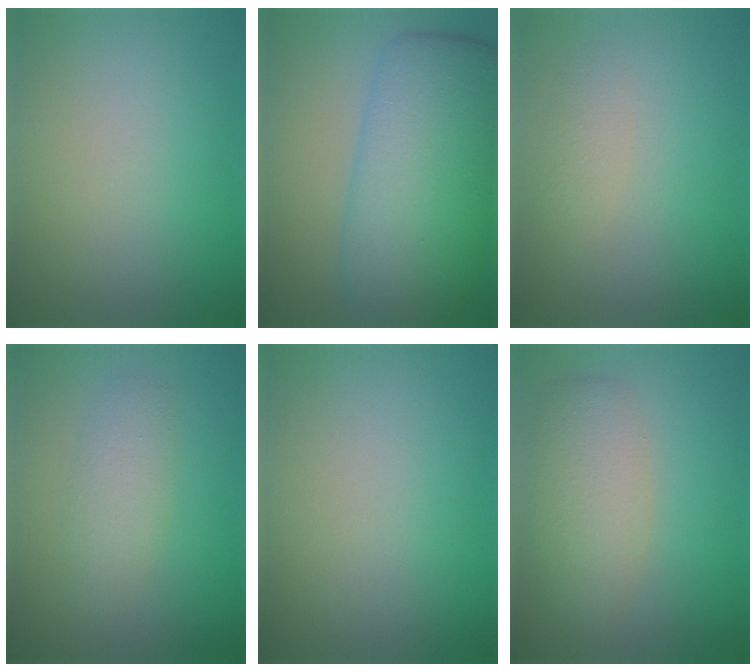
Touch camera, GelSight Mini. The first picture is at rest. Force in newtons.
{"total": 11.2, "press": 11.2, "slide": 0.3}
{"total": 1.4, "press": 1.4, "slide": 0.1}
{"total": 2.7, "press": 2.7, "slide": 0.2}
{"total": 0.0}
{"total": 4.8, "press": 4.8, "slide": 0.2}